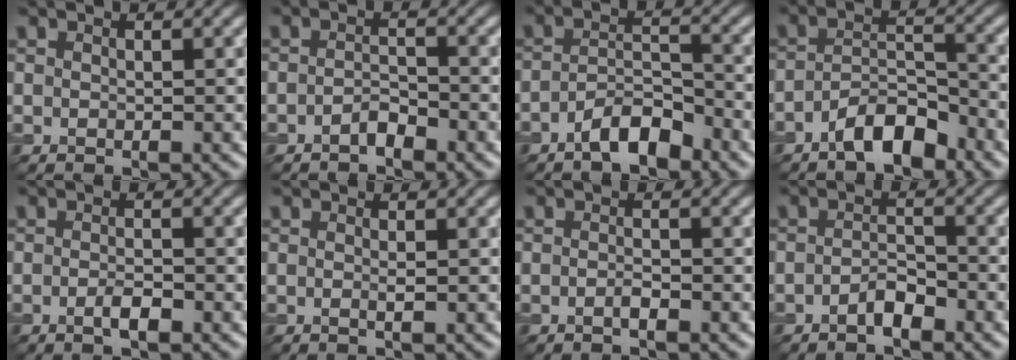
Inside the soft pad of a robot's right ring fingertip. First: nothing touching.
{"total": 1.4, "force": [-1.1, 0.5, 0.7], "torque": [-0.014, 0.006, -0.022]}
{"total": 3.8, "force": [-2.6, 1.4, 2.4], "torque": [-0.043, 0.010, -0.050]}
{"total": 4.3, "force": [-3.0, 1.6, 2.6], "torque": [-0.044, 0.009, -0.056]}
{"total": 1.6, "force": [-0.7, 0.4, 1.4], "torque": [-0.028, -0.002, -0.015]}
{"total": 0.6, "force": [0.0, 0.0, 0.6], "torque": [-0.013, 0.000, 0.000]}
{"total": 0.9, "force": [-0.5, 0.2, 0.7], "torque": [-0.016, 0.001, -0.009]}
{"total": 1.9, "force": [-1.3, 0.7, 1.2], "torque": [-0.023, 0.006, -0.025]}